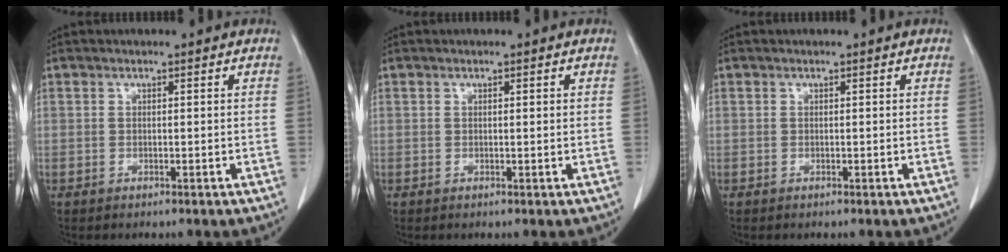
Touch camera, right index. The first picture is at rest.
{"total": 0.6, "force": [0.2, 0.0, 0.5], "torque": [-0.010, 0.000, 0.003]}
{"total": 0.0}